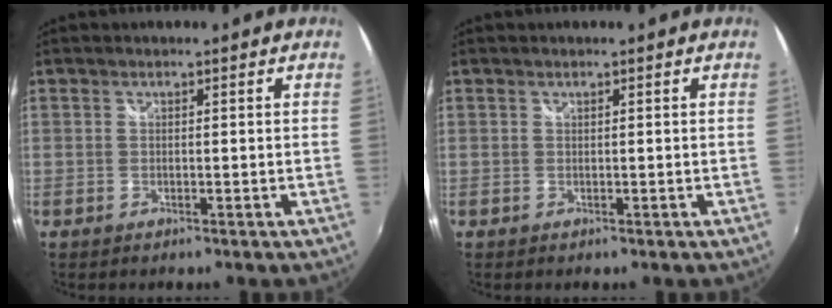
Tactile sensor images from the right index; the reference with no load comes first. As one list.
[{"total": 0.0}]